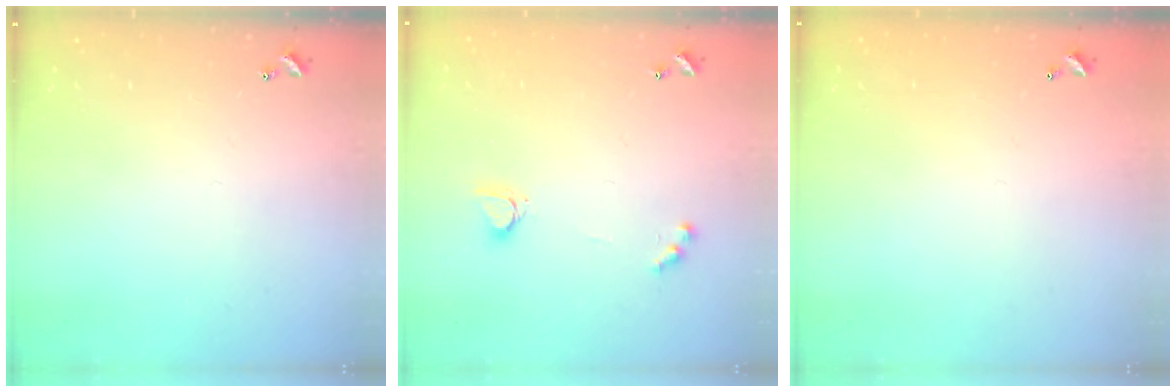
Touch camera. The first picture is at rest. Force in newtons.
{"total": 3.7, "press": 3.7, "slide": 0.3}
{"total": 2.8, "press": 2.8, "slide": 0.1}